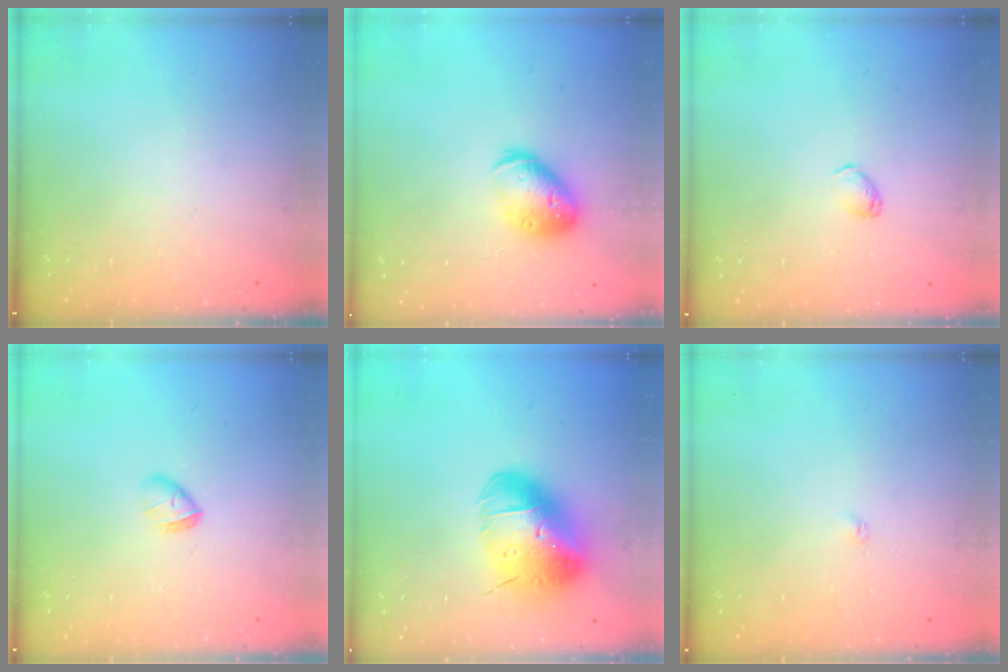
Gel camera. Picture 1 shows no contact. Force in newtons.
{"total": 15.0, "press": 14.8, "slide": 2.2}
{"total": 2.9, "press": 2.9, "slide": 0.5}
{"total": 4.0, "press": 3.8, "slide": 1.0}
{"total": 20.4, "press": 20.2, "slide": 3.2}
{"total": 2.0, "press": 1.9, "slide": 0.4}